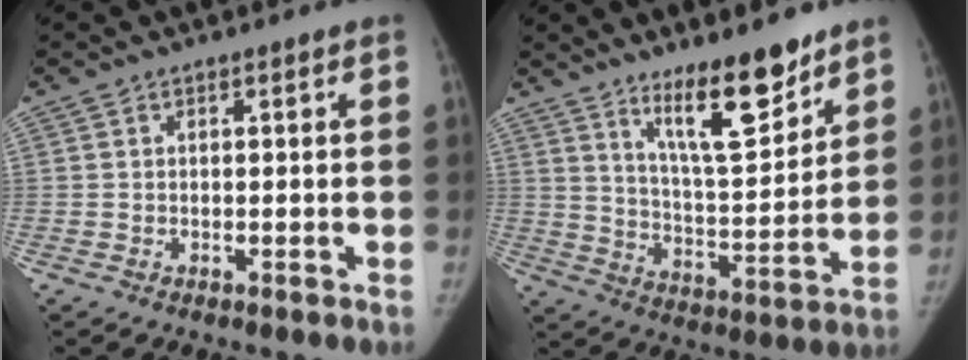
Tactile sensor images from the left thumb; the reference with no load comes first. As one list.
[{"total": 14.0, "force": [9.9, 3.6, 9.2], "torque": [-0.120, -0.082, 0.172]}]